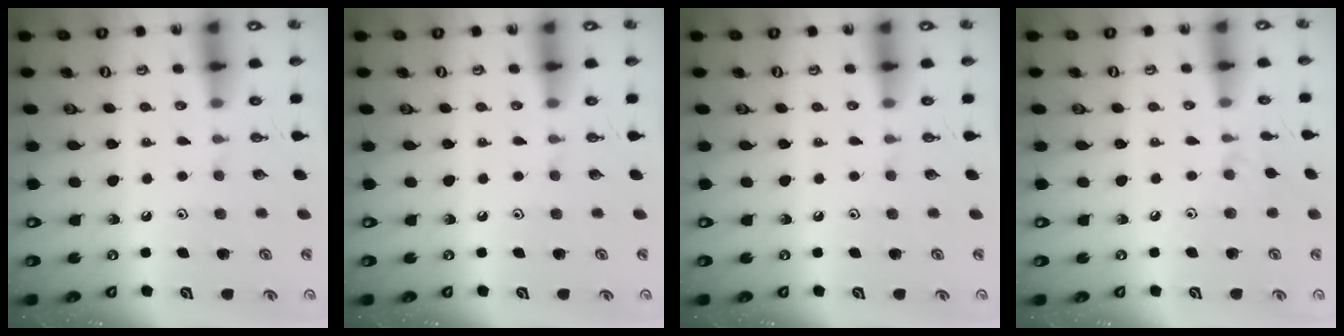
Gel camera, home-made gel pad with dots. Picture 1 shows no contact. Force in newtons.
{"total": 0.0}
{"total": 0.0}
{"total": 3.2, "press": 3.2, "slide": 0.4}